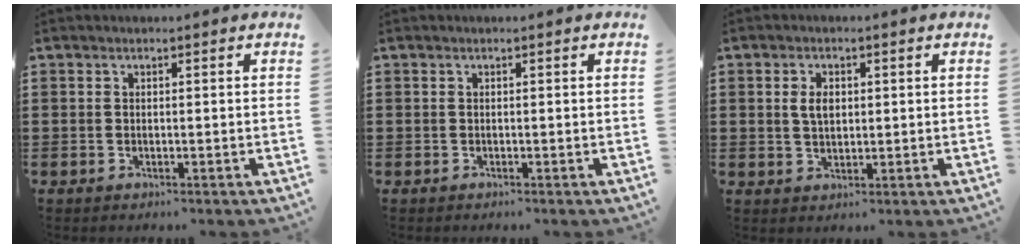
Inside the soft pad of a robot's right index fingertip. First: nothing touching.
{"total": 0.0}
{"total": 3.1, "force": [0.5, 1.8, 2.4], "torque": [-0.051, 0.009, 0.008]}